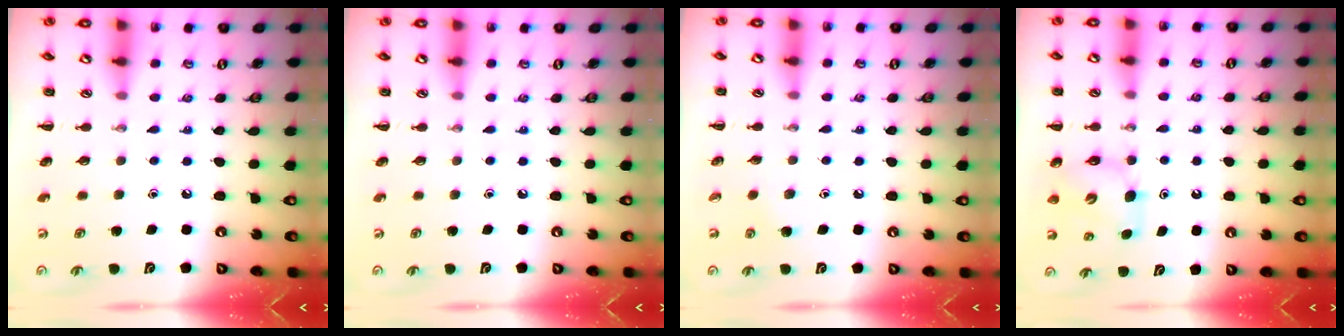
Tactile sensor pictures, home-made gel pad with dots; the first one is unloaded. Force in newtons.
{"total": 0.0}
{"total": 2.4, "press": 2.3, "slide": 0.9}
{"total": 6.1, "press": 6.1, "slide": 0.7}